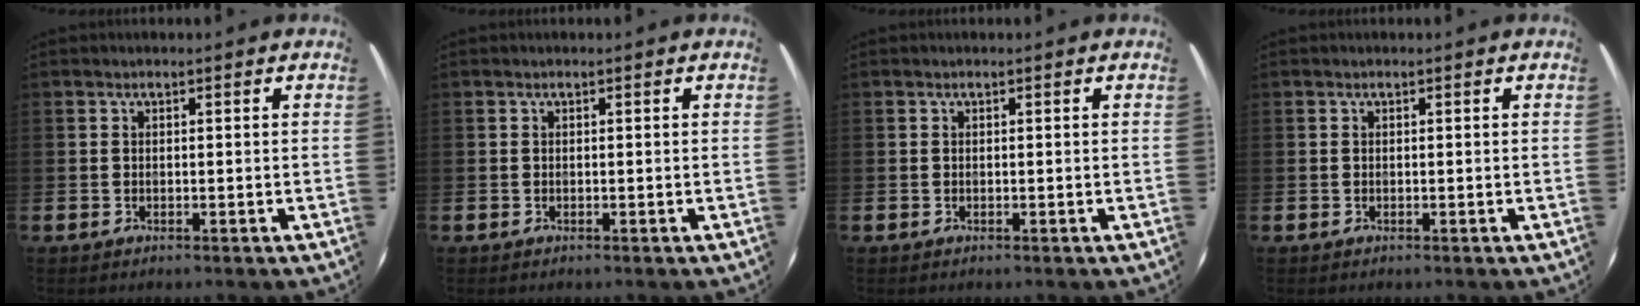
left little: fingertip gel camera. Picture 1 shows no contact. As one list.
[{"total": 0.0}, {"total": 0.0}, {"total": 0.0}]